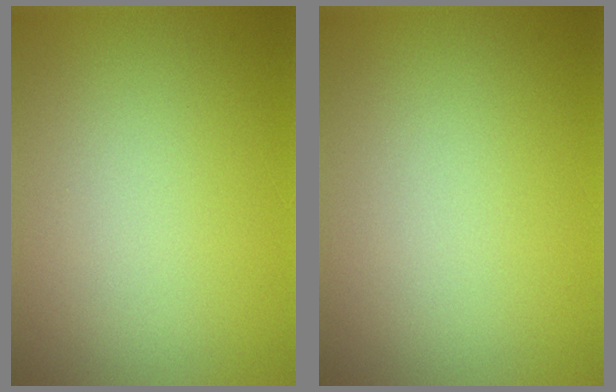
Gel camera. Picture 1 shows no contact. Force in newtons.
{"total": 0.0}